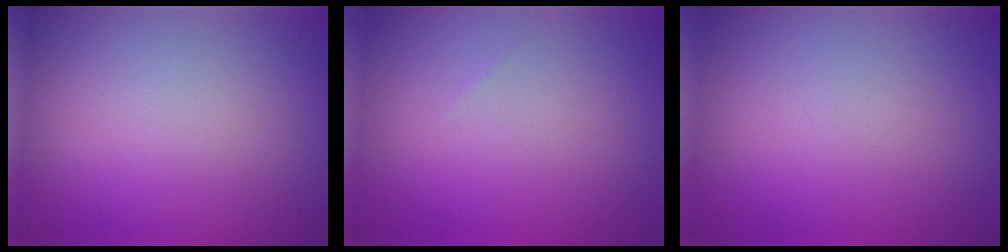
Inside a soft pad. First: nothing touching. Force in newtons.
{"total": 0.0}
{"total": 0.0}